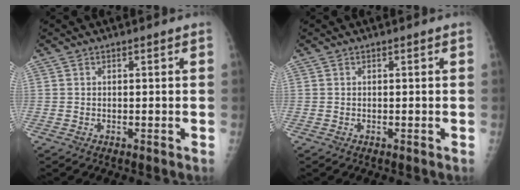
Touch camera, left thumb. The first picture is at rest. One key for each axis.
{"total": 0.0}